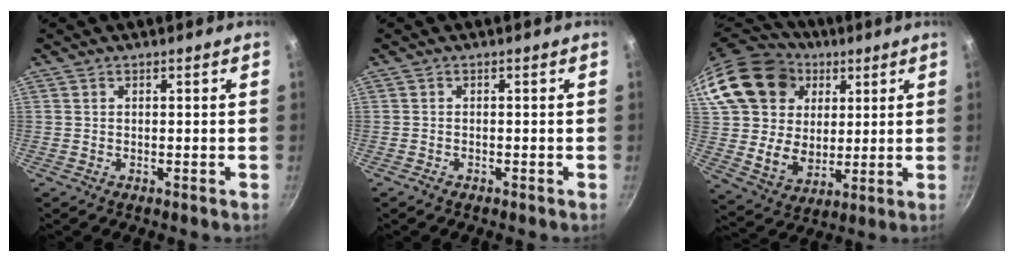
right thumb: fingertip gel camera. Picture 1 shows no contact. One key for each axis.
{"total": 0.8, "fx": -0.6, "fy": 0.5, "fz": 0.3, "tx": -0.012, "ty": 0.005, "tz": -0.012}
{"total": 25.6, "fx": 9.0, "fy": 20.1, "fz": 13.0, "tx": -0.241, "ty": 0.012, "tz": 0.174}